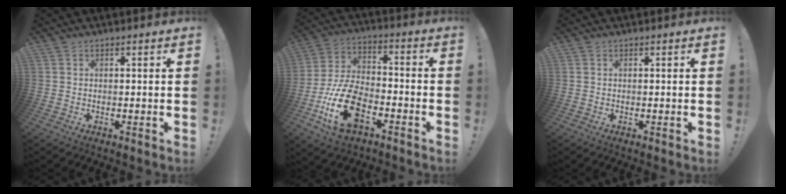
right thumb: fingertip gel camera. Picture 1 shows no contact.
{"total": 19.3, "force": [-8.4, 11.2, 13.3], "torque": [-0.251, 0.051, -0.138]}
{"total": 0.0}